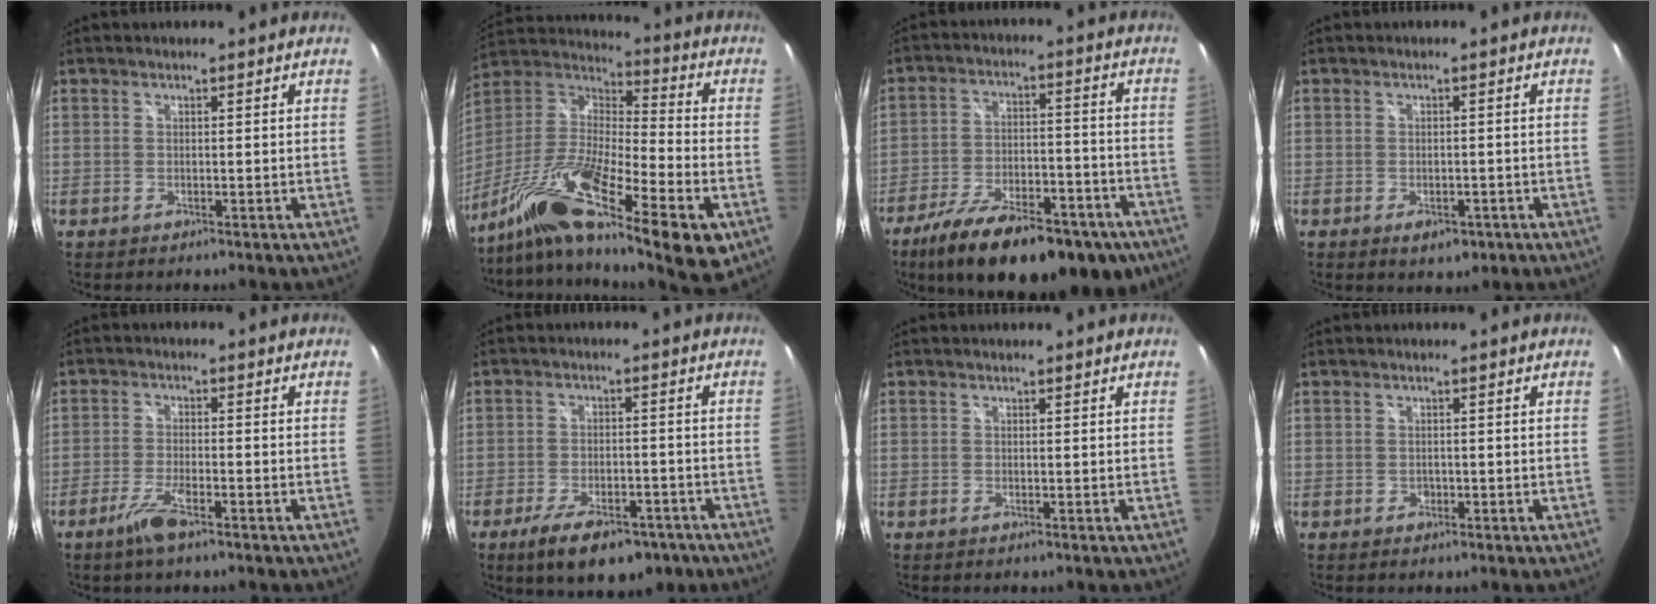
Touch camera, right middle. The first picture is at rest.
{"total": 24.8, "force": [-13.4, 5.4, 20.1], "torque": [-0.348, -0.040, -0.246]}
{"total": 24.3, "force": [-16.9, 9.4, 14.6], "torque": [-0.253, -0.032, -0.240]}
{"total": 3.8, "force": [-1.9, 2.4, 2.3], "torque": [-0.042, -0.009, -0.022]}
{"total": 5.3, "force": [-3.6, 0.9, 3.8], "torque": [-0.092, -0.007, -0.068]}
{"total": 12.2, "force": [-8.1, 5.4, 7.3], "torque": [-0.144, -0.012, -0.118]}
{"total": 0.0}
{"total": 1.1, "force": [-0.5, 0.9, 0.2], "torque": [-0.003, -0.001, -0.005]}